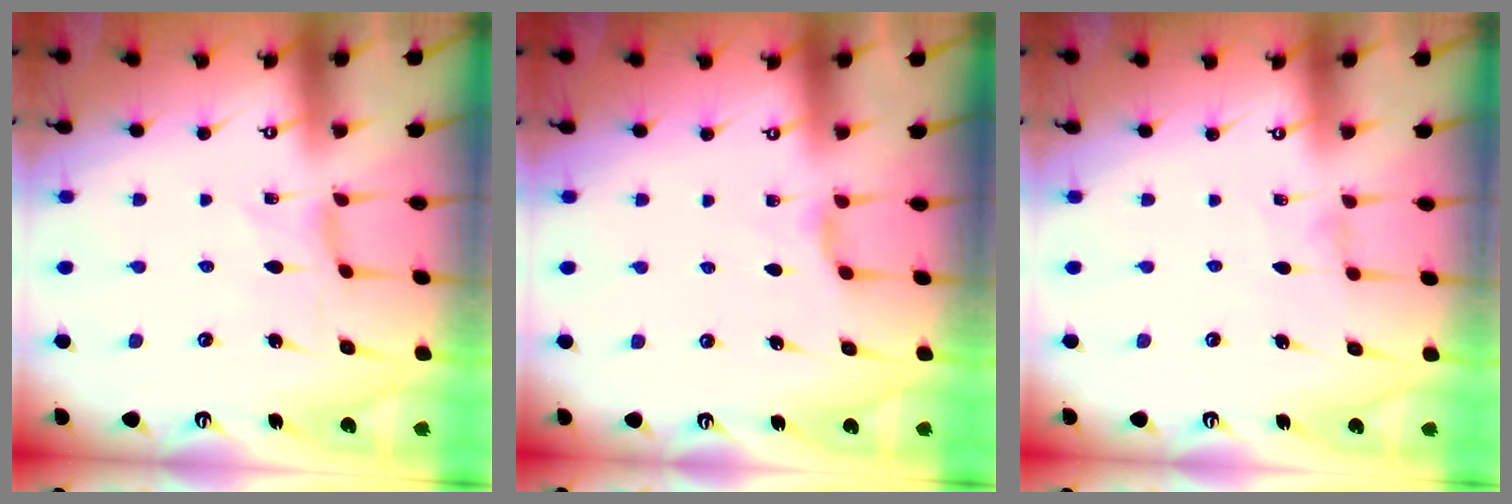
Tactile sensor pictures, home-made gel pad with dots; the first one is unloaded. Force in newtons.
{"total": 1.9, "press": 1.9, "slide": 0.4}
{"total": 0.0}